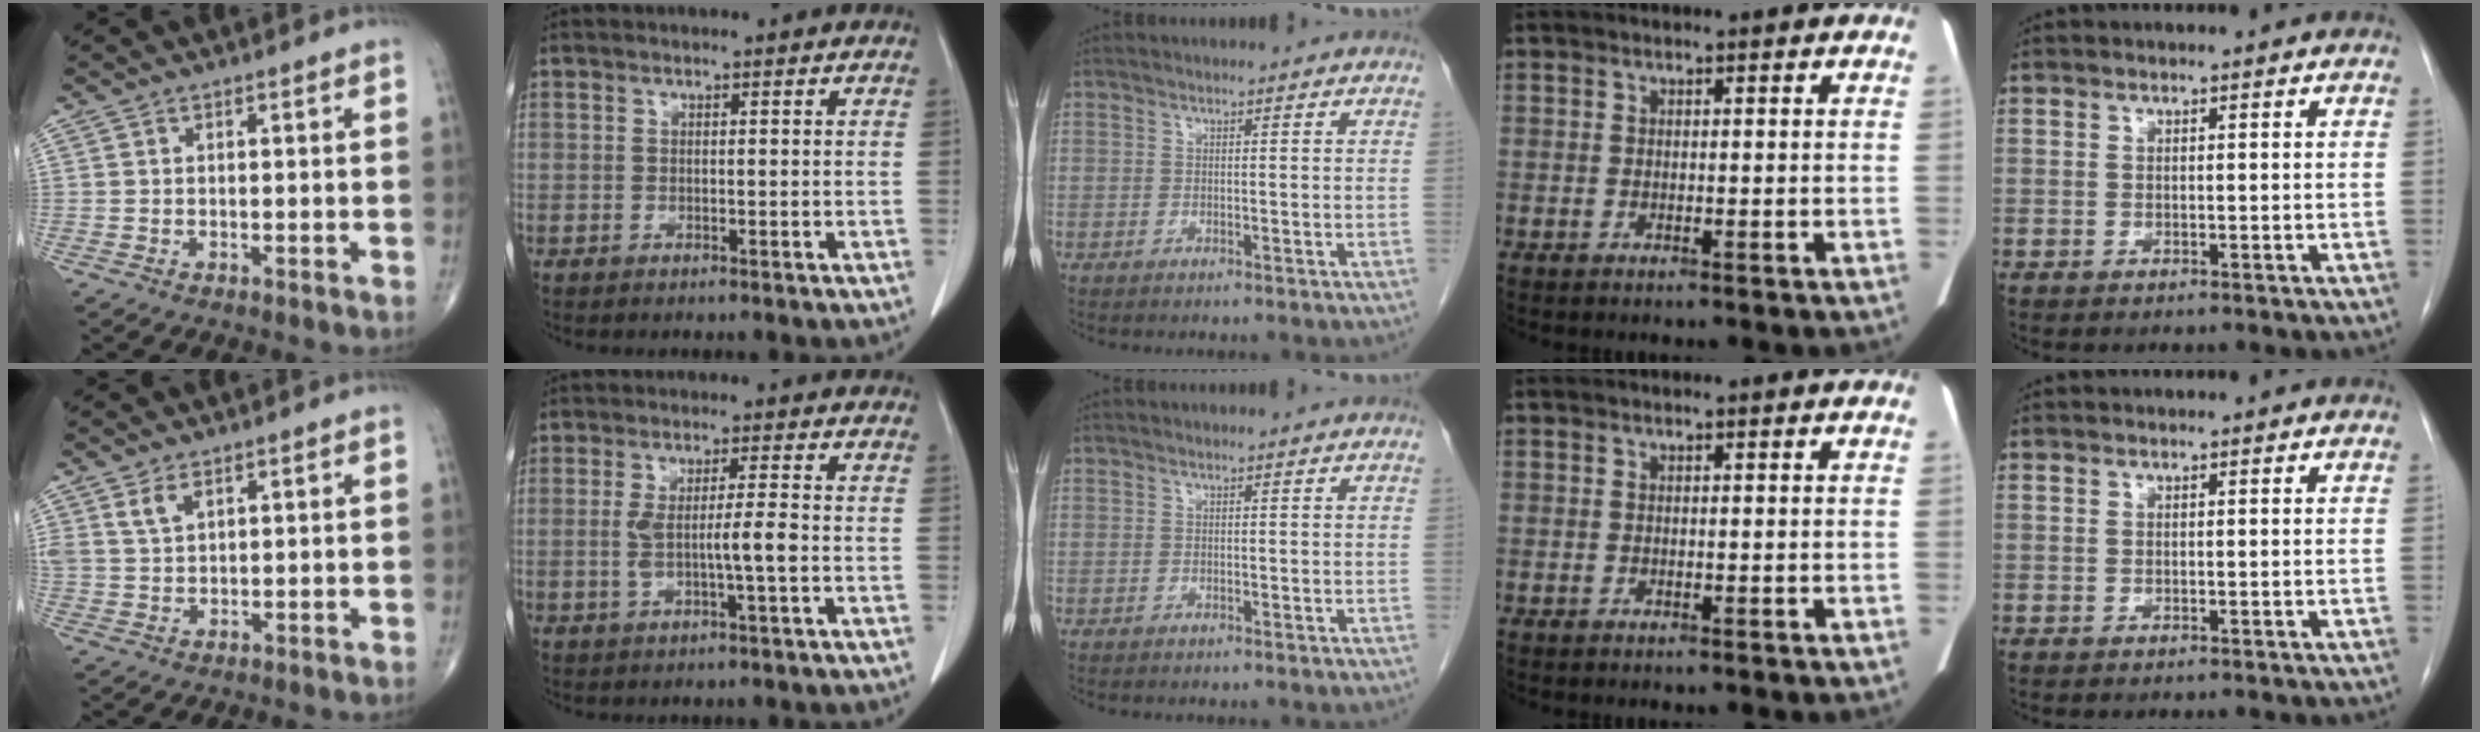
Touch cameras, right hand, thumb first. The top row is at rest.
{"thumb": {"total": 3.5, "force": [2.1, 1.9, 2.1], "torque": [-0.037, -0.008, 0.048]}, "index": {"total": 5.2, "force": [-0.7, 0.0, 5.2], "torque": [-0.095, 0.002, -0.007]}}